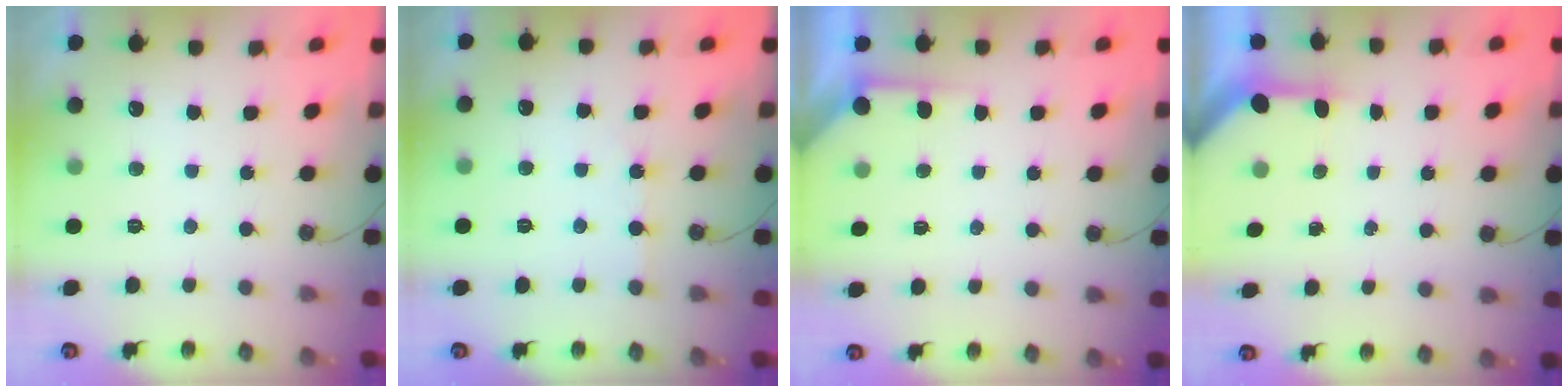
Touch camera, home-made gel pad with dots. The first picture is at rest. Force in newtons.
{"total": 3.9, "press": 3.9, "slide": 0.7}
{"total": 2.9, "press": 2.8, "slide": 0.4}
{"total": 2.9, "press": 2.9, "slide": 0.2}